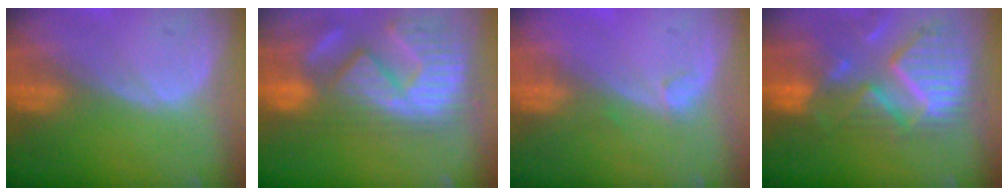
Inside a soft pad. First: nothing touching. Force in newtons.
{"total": 14.0, "press": 12.2, "slide": 6.7}
{"total": 1.3, "press": 1.1, "slide": 0.5}
{"total": 12.0, "press": 10.5, "slide": 5.8}